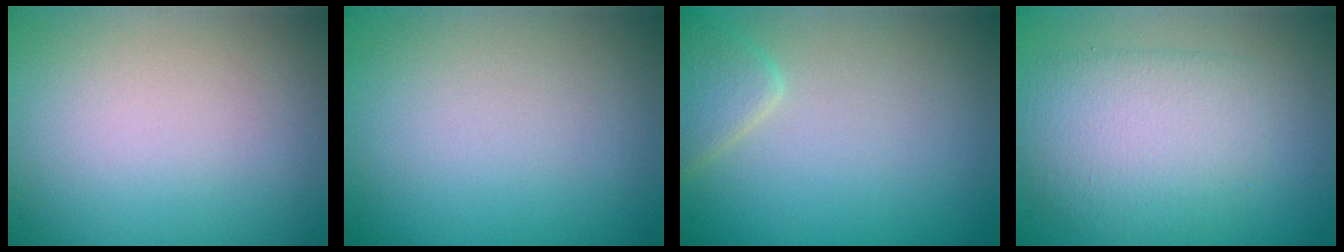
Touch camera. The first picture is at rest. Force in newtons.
{"total": 0.0}
{"total": 2.1, "press": 2.1, "slide": 0.1}
{"total": 5.1, "press": 5.1, "slide": 0.4}